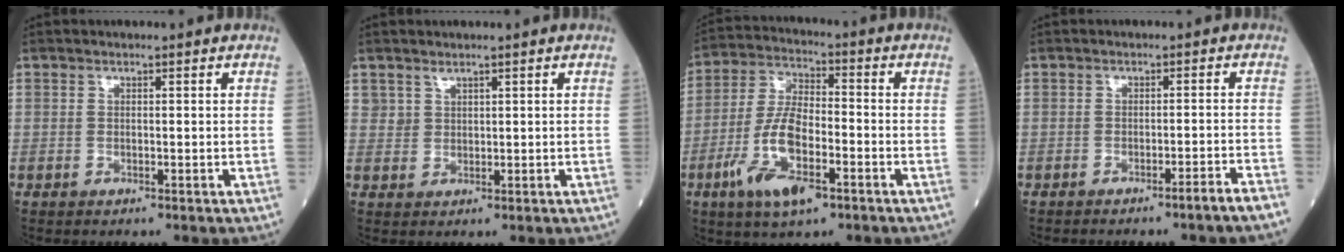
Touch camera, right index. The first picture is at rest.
{"total": 1.3, "force": [1.1, 0.7, 0.2], "torque": [0.002, -0.001, 0.021]}
{"total": 11.6, "force": [-5.1, 3.6, 9.8], "torque": [-0.205, -0.007, -0.094]}
{"total": 3.8, "force": [-3.2, -1.1, 1.8], "torque": [-0.016, 0.002, -0.044]}